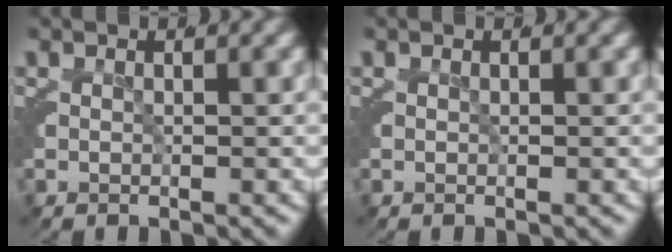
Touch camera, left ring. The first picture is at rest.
{"total": 0.0}